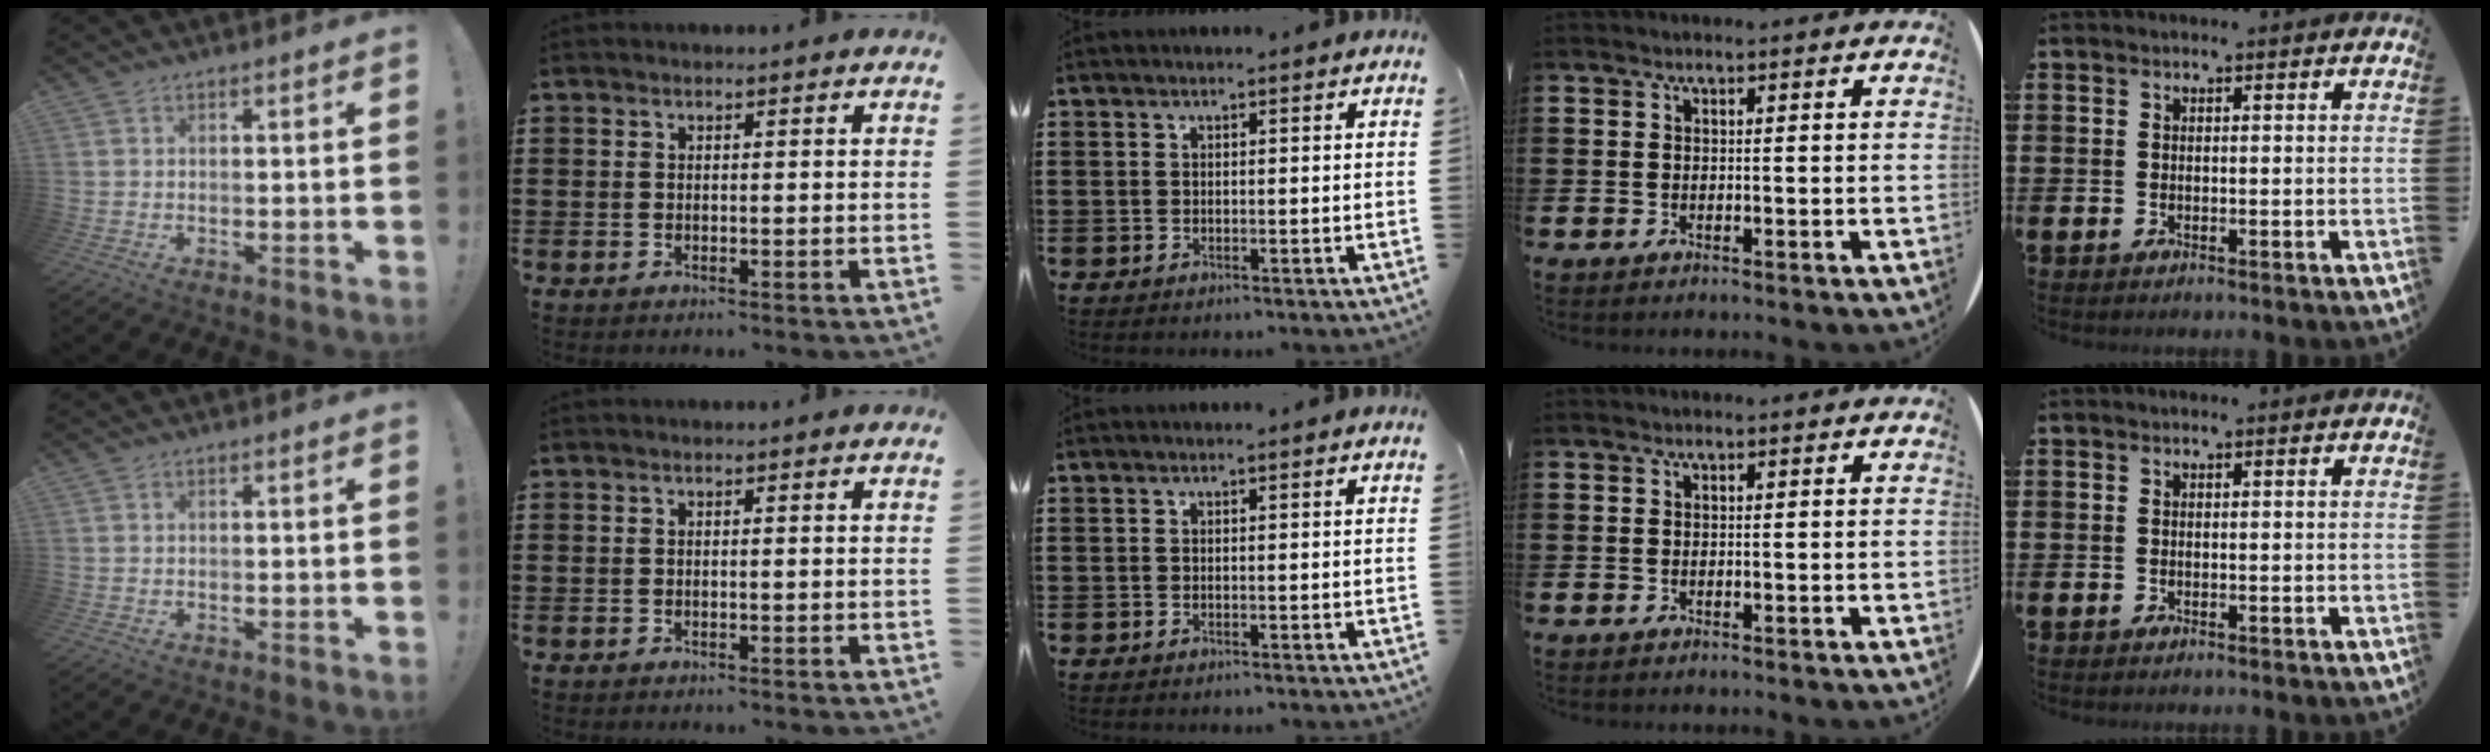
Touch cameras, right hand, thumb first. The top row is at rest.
{}